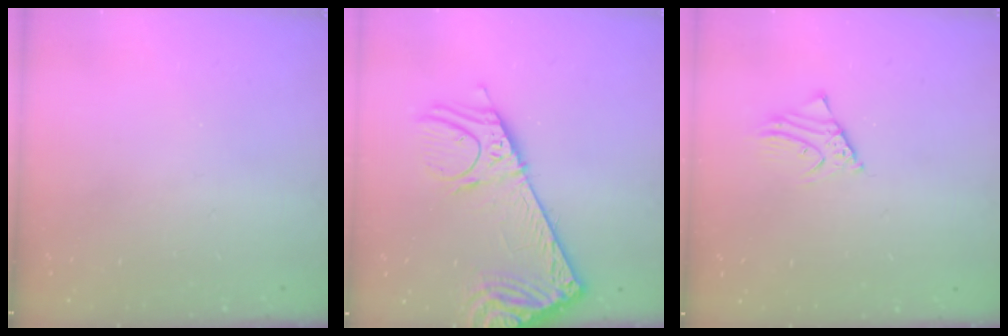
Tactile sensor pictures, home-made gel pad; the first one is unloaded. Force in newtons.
{"total": 14.0, "press": 13.6, "slide": 3.2}
{"total": 3.0, "press": 3.0, "slide": 0.3}